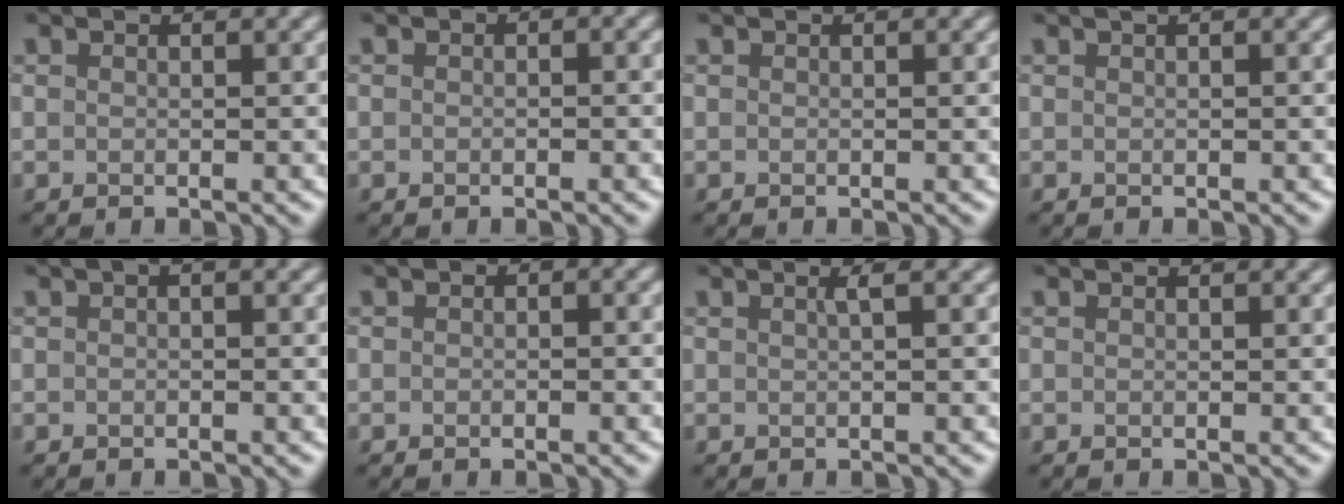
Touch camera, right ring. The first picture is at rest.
{"total": 0.7, "force": [-0.2, 0.5, 0.4], "torque": [-0.006, -0.003, -0.004]}
{"total": 0.0}
{"total": 0.8, "force": [0.5, 0.1, 0.6], "torque": [-0.009, 0.007, 0.006]}
{"total": 1.0, "force": [0.2, 0.4, 0.9], "torque": [-0.017, 0.001, 0.001]}
{"total": 1.0, "force": [-0.2, 0.7, 0.7], "torque": [-0.010, -0.004, -0.004]}
{"total": 1.2, "force": [0.3, 0.4, 1.1], "torque": [-0.011, 0.006, 0.001]}
{"total": 0.0}